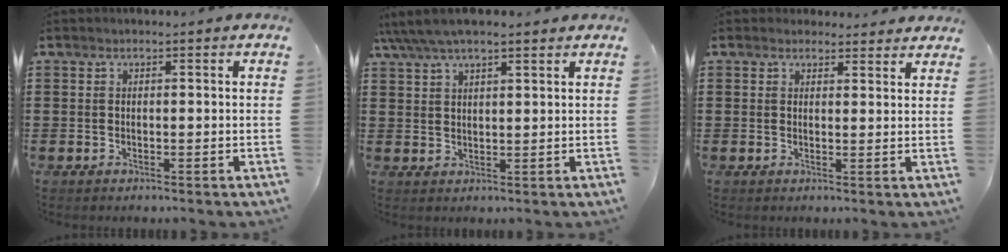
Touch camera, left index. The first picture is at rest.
{"total": 4.7, "force": [3.7, 1.1, 2.6], "torque": [-0.059, 0.001, 0.068]}
{"total": 2.4, "force": [2.3, 0.8, 0.2], "torque": [-0.003, -0.004, 0.042]}